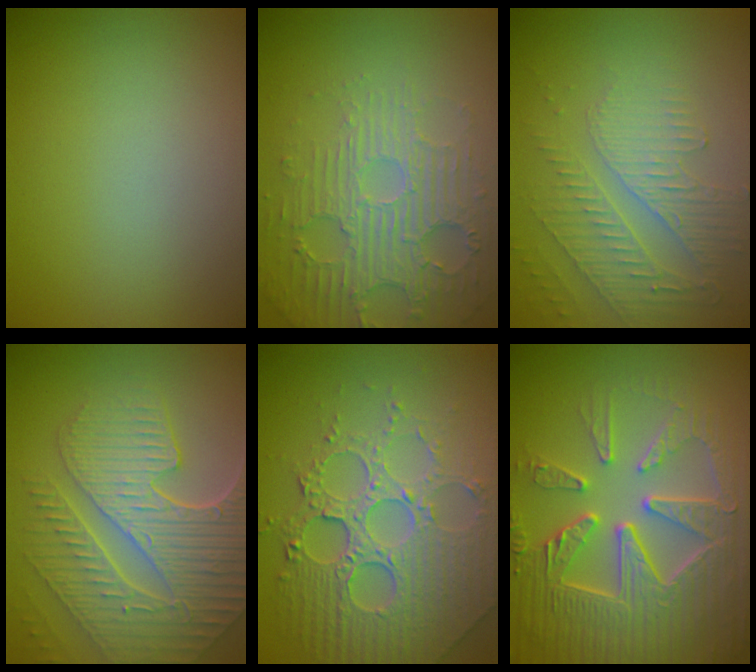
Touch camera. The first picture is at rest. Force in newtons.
{"total": 4.3, "press": 3.8, "slide": 2.1}
{"total": 4.3, "press": 3.1, "slide": 2.9}
{"total": 9.5, "press": 6.5, "slide": 7.0}
{"total": 8.2, "press": 6.0, "slide": 5.5}
{"total": 8.9, "press": 6.5, "slide": 6.1}